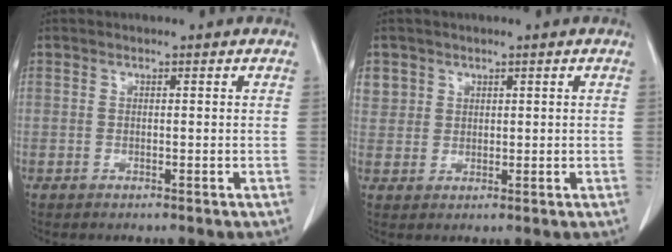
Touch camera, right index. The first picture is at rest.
{"total": 3.9, "force": [1.9, 3.5, 0.1], "torque": [0.009, 0.008, 0.037]}